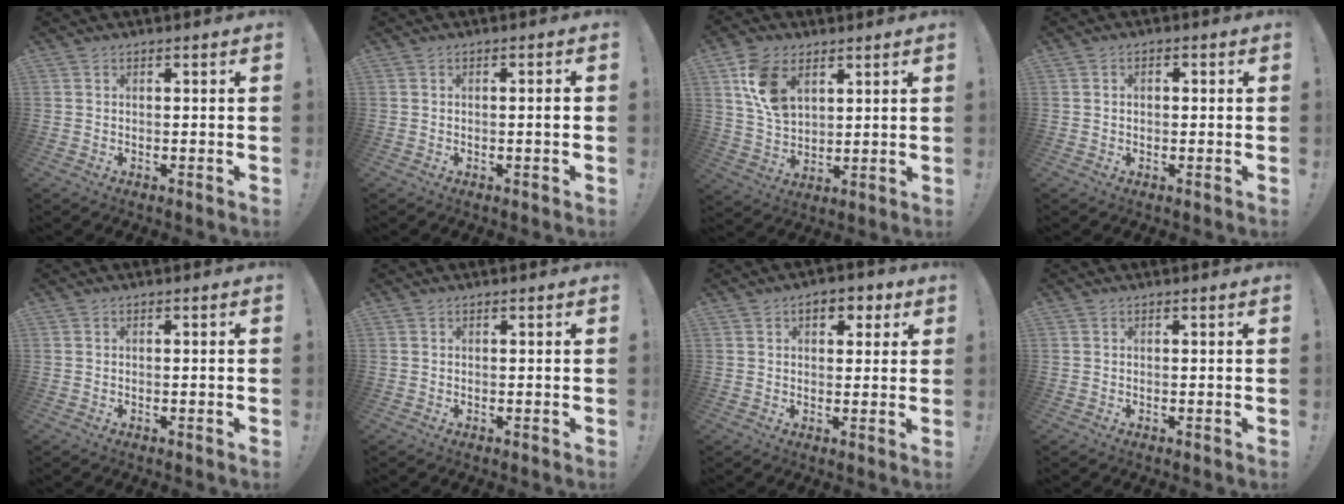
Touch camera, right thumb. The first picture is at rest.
{"total": 1.8, "force": [-0.3, -0.3, 1.8], "torque": [-0.023, -0.002, -0.008]}
{"total": 12.0, "force": [5.5, 7.8, 7.4], "torque": [-0.135, -0.009, 0.106]}
{"total": 1.3, "force": [-0.4, 0.8, 1.0], "torque": [-0.012, 0.002, -0.009]}
{"total": 0.6, "force": [-0.4, -0.4, 0.2], "torque": [-0.003, -0.003, -0.006]}
{"total": 0.0}
{"total": 5.6, "force": [2.3, 3.5, 3.7], "torque": [-0.046, 0.001, 0.036]}
{"total": 0.0}